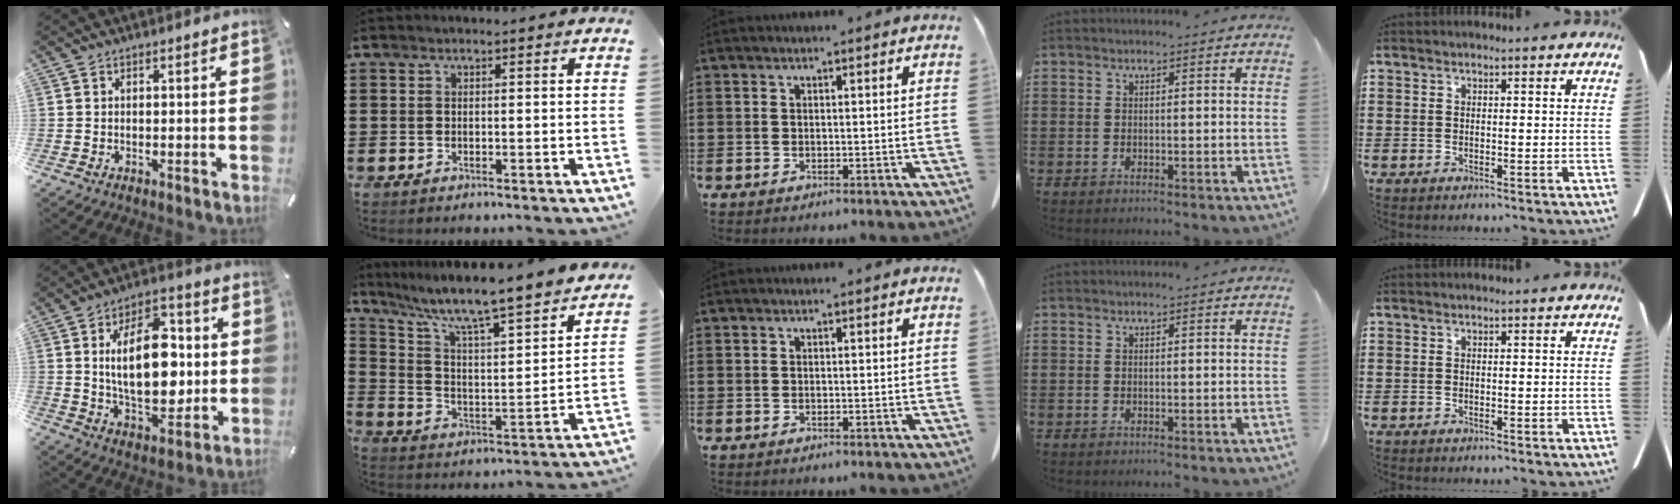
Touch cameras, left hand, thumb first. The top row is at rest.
{"thumb": {"total": 18.2, "force": [1.4, 10.7, 14.7], "torque": [-0.249, 0.001, 0.021]}, "index": {"total": 7.4, "force": [6.1, 0.2, 4.1], "torque": [-0.107, -0.056, 0.095]}}